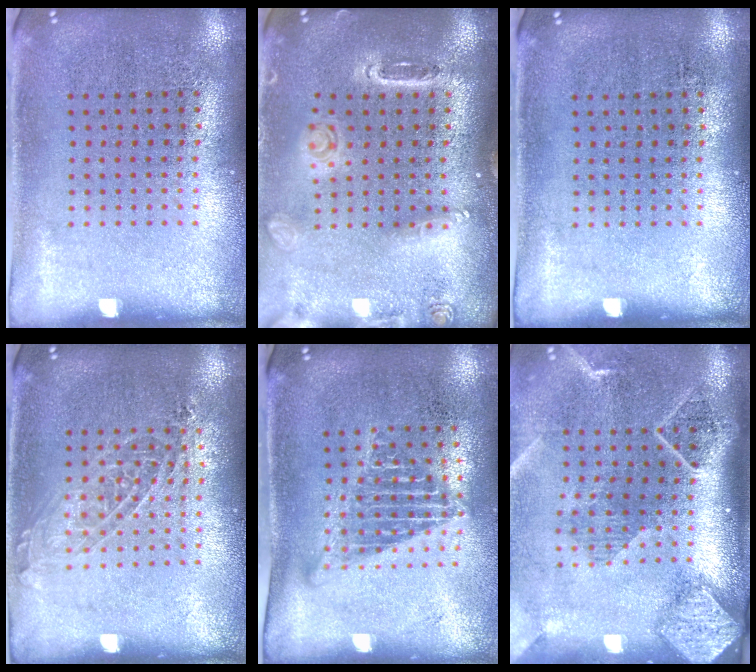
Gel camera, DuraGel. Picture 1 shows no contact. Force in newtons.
{"total": 1.5, "press": 1.5, "slide": 0.1}
{"total": 0.0}
{"total": 1.3, "press": 1.1, "slide": 0.5}
{"total": 1.4, "press": 1.2, "slide": 0.8}
{"total": 2.7, "press": 2.0, "slide": 1.8}